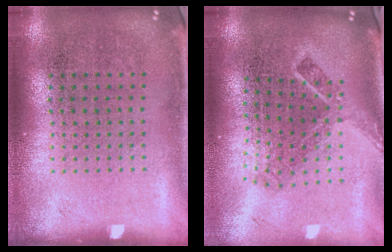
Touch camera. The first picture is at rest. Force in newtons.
{"total": 2.1, "press": 1.4, "slide": 1.5}